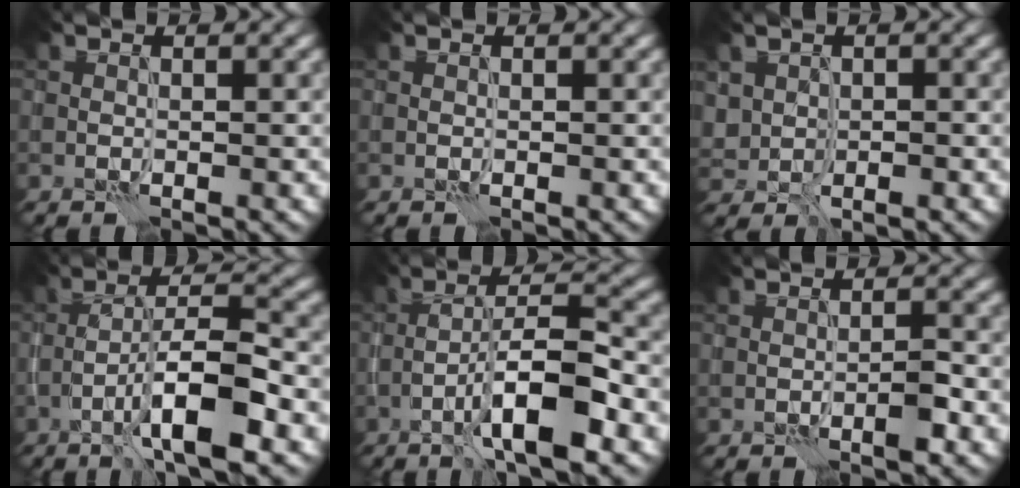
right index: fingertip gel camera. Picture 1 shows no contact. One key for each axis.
{"total": 0.0}
{"total": 2.4, "fx": 0.2, "fy": 2.0, "fz": 1.2, "tx": -0.024, "ty": -0.008, "tz": 0.009}
{"total": 6.9, "fx": -2.9, "fy": 1.4, "fz": 6.1, "tx": -0.100, "ty": 0.014, "tz": -0.054}
{"total": 7.0, "fx": -2.9, "fy": 1.4, "fz": 6.2, "tx": -0.102, "ty": 0.016, "tz": -0.055}
{"total": 1.5, "fx": -0.8, "fy": 0.2, "fz": 1.2, "tx": -0.019, "ty": 0.006, "tz": -0.017}